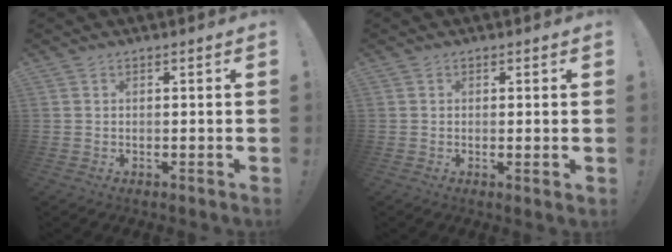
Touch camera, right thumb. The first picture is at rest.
{"total": 1.6, "force": [0.5, 0.2, 1.4], "torque": [-0.015, -0.004, 0.008]}